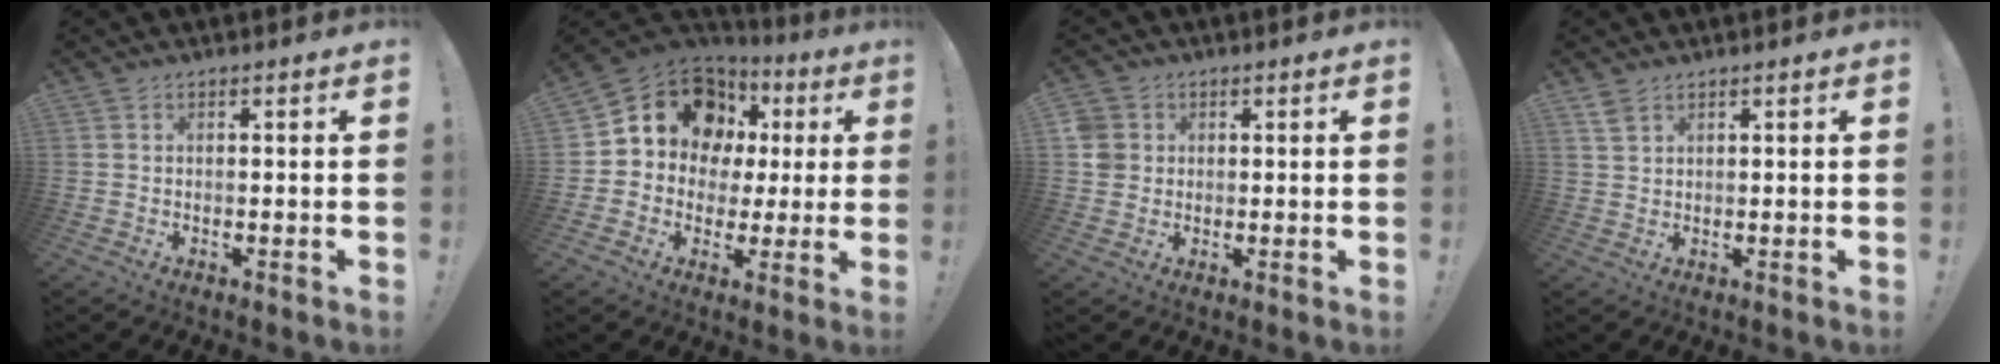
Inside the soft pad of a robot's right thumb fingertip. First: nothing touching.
{"total": 14.4, "force": [6.1, 11.1, 6.8], "torque": [-0.101, -0.034, 0.124]}
{"total": 4.6, "force": [0.9, 4.3, 1.3], "torque": [-0.038, 0.002, 0.017]}
{"total": 2.8, "force": [2.0, 1.3, 1.4], "torque": [-0.024, -0.009, 0.038]}